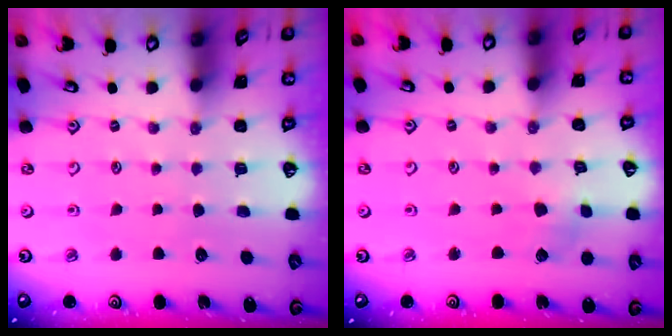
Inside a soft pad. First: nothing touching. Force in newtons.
{"total": 2.6, "press": 2.6, "slide": 0.4}